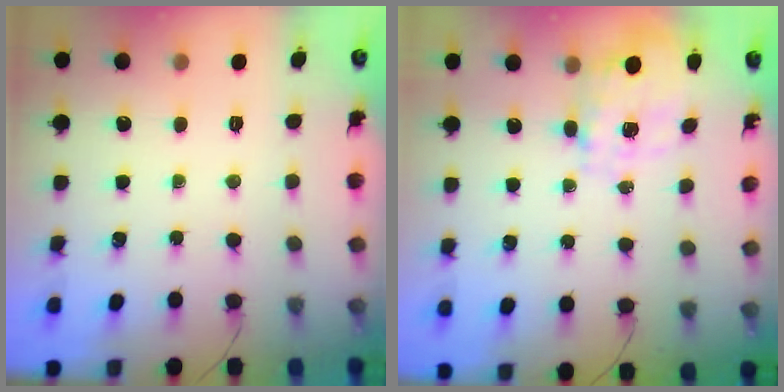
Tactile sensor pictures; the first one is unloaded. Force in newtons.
{"total": 3.5, "press": 3.3, "slide": 1.0}